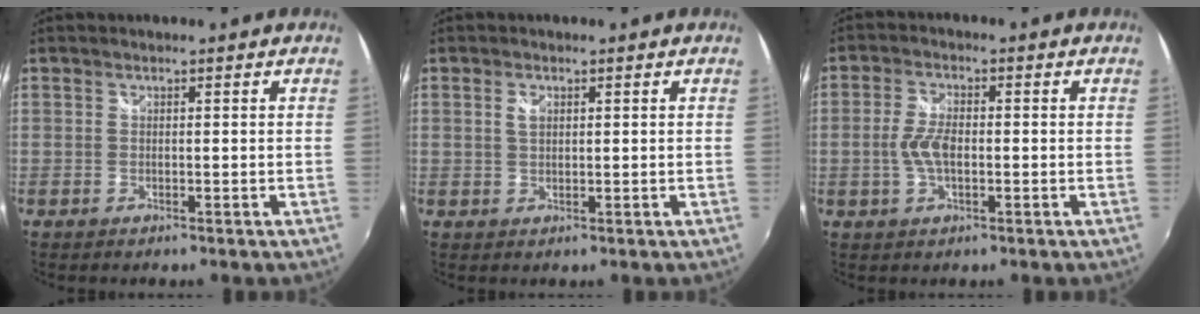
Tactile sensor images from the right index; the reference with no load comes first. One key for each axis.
{"total": 1.8, "fx": 0.6, "fy": 1.1, "fz": 1.3, "tx": -0.025, "ty": 0.002, "tz": 0.010}
{"total": 5.0, "fx": -0.9, "fy": 2.3, "fz": 4.4, "tx": -0.092, "ty": 0.002, "tz": -0.017}